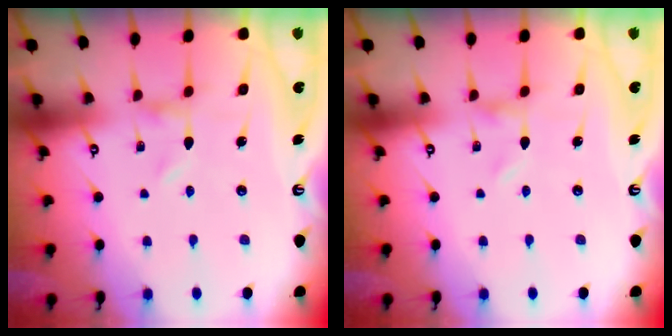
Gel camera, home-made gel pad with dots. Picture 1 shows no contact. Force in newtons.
{"total": 0.0}